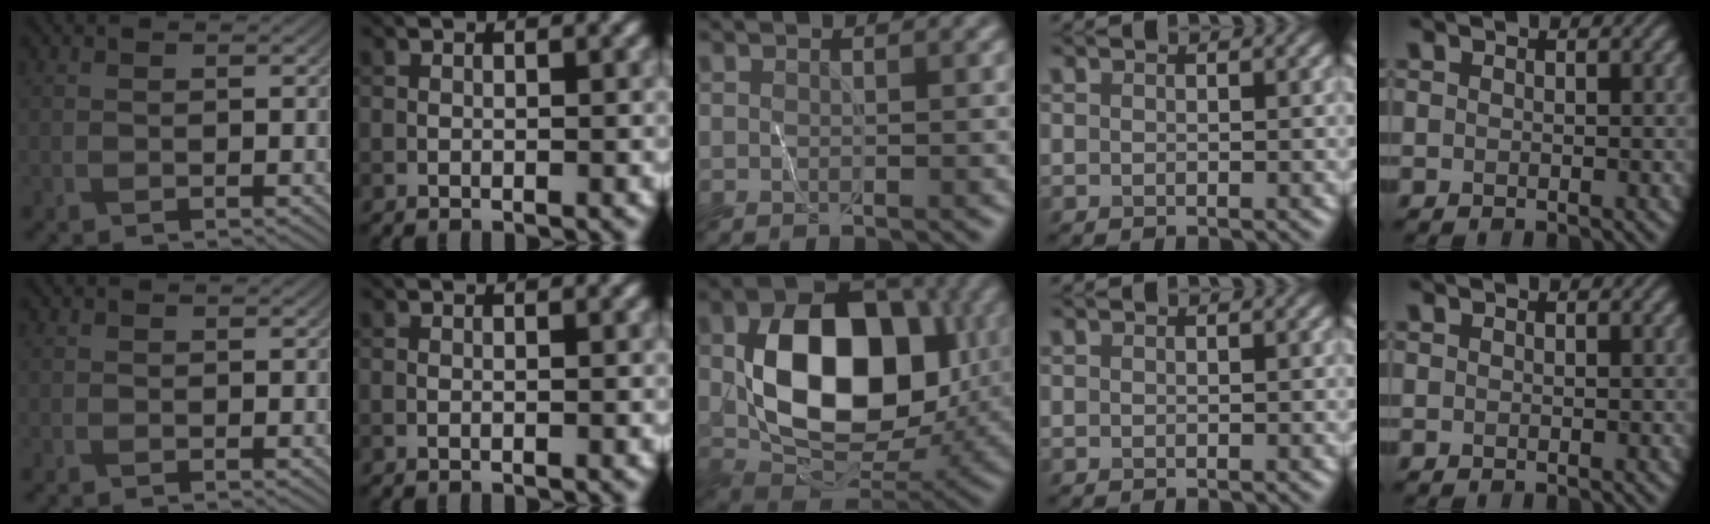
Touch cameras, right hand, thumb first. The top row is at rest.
{"middle": {"total": 11.8, "force": [1.2, 8.1, 8.6], "torque": [-0.127, 0.000, 0.024]}}